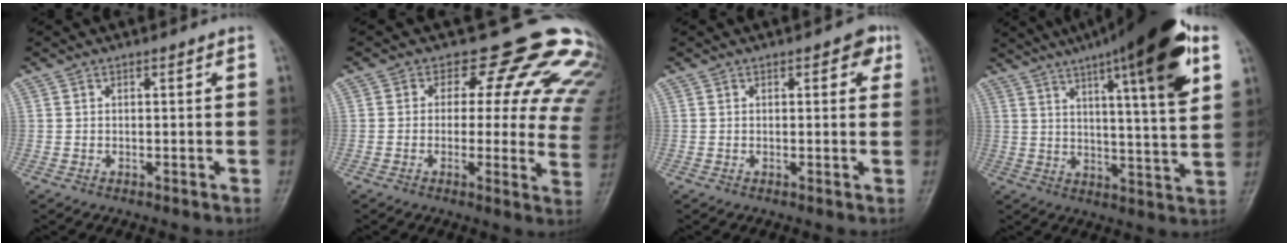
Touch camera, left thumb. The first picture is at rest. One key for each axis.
{"total": 19.3, "fx": 13.9, "fy": 9.3, "fz": 9.8, "tx": -0.064, "ty": -0.068, "tz": 0.138}
{"total": 3.1, "fx": 1.3, "fy": 1.7, "fz": 2.2, "tx": -0.007, "ty": 0.001, "tz": 0.009}
{"total": 22.5, "fx": 11.8, "fy": 3.9, "fz": 18.8, "tx": -0.271, "ty": -0.020, "tz": 0.170}